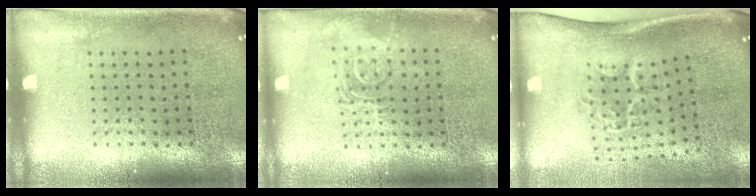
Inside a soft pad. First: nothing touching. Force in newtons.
{"total": 1.6, "press": 1.6, "slide": 0.3}
{"total": 2.0, "press": 1.3, "slide": 1.6}